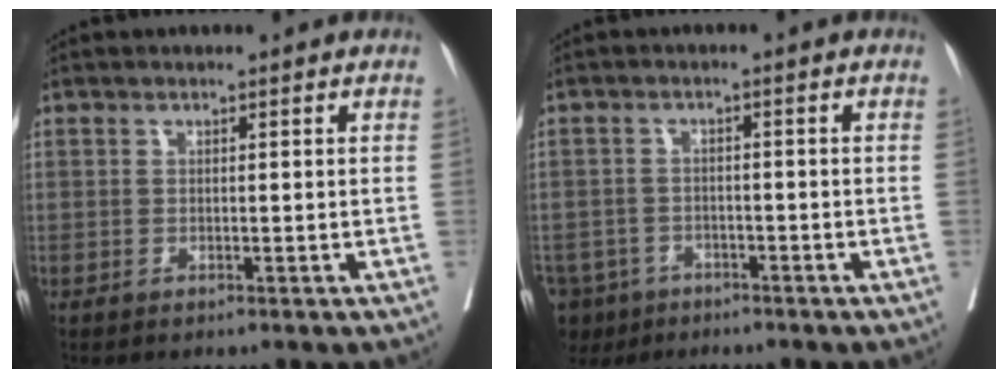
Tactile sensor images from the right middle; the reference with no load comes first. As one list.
[{"total": 8.1, "force": [-5.5, 5.8, 1.5], "torque": [-0.045, -0.005, -0.089]}]